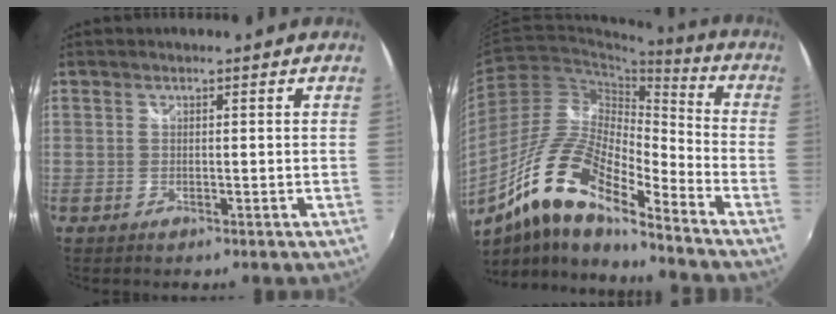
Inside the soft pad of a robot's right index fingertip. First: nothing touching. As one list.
[{"total": 17.6, "force": [-11.5, 4.5, 12.6], "torque": [-0.237, -0.003, -0.232]}]